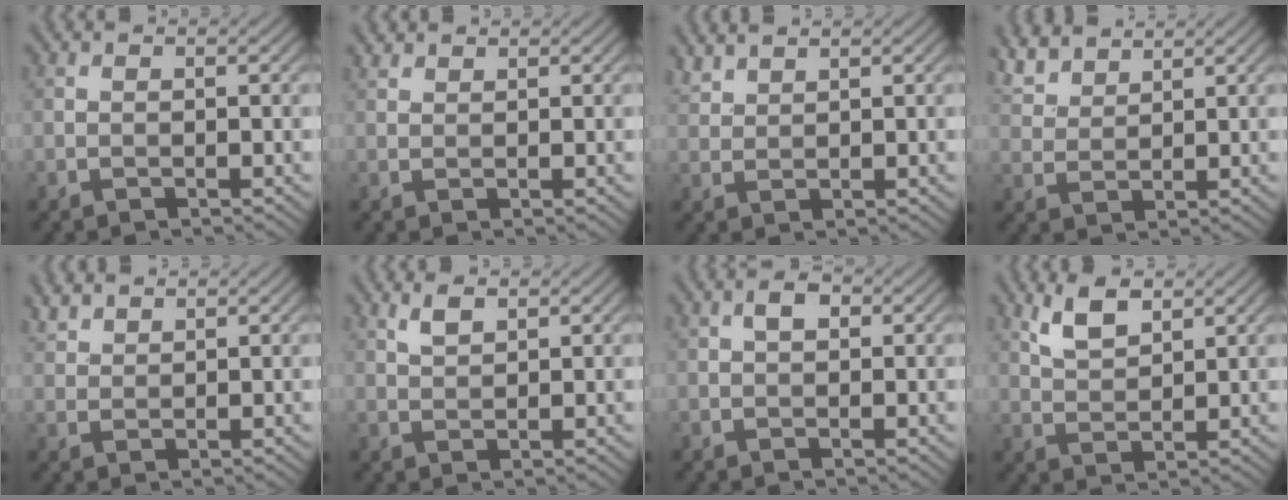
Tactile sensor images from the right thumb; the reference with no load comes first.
{"total": 1.4, "force": [1.2, 0.5, 0.3], "torque": [-0.011, 0.005, 0.029]}
{"total": 2.5, "force": [2.3, 0.6, 0.8], "torque": [-0.022, 0.005, 0.054]}
{"total": 4.9, "force": [4.2, 1.5, 2.0], "torque": [-0.058, 0.009, 0.095]}
{"total": 2.6, "force": [2.3, 0.9, 0.9], "torque": [-0.023, 0.007, 0.054]}
{"total": 2.2, "force": [1.5, 0.8, 1.4], "torque": [-0.033, 0.002, 0.032]}
{"total": 1.9, "force": [0.6, 1.1, 1.5], "torque": [-0.025, 0.006, 0.006]}
{"total": 4.7, "force": [3.1, 1.9, 3.0], "torque": [-0.073, 0.001, 0.066]}